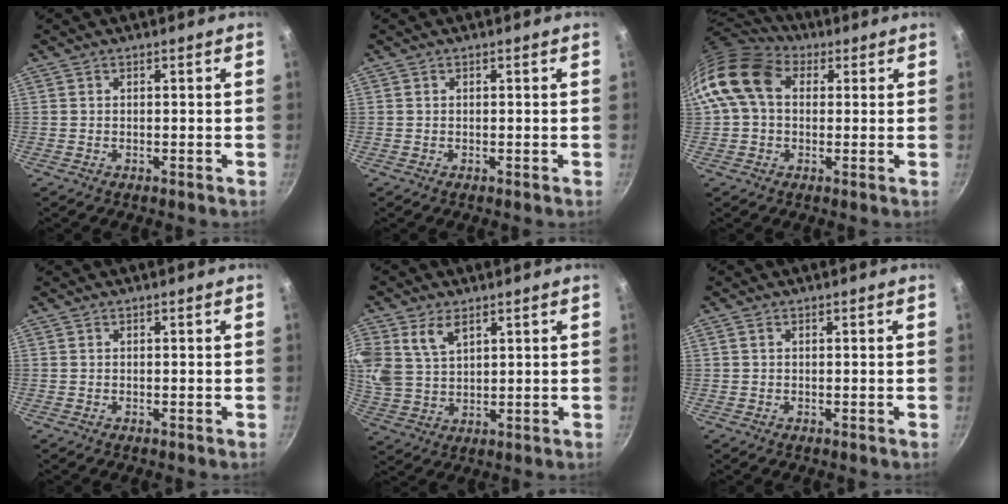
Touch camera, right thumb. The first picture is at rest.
{"total": 0.0}
{"total": 13.7, "force": [2.9, 10.0, 8.9], "torque": [-0.154, 0.025, 0.035]}
{"total": 0.0}
{"total": 10.3, "force": [4.9, 6.7, 6.2], "torque": [-0.127, -0.011, 0.105]}
{"total": 0.6, "force": [0.2, 0.4, 0.4], "torque": [-0.009, 0.003, 0.004]}